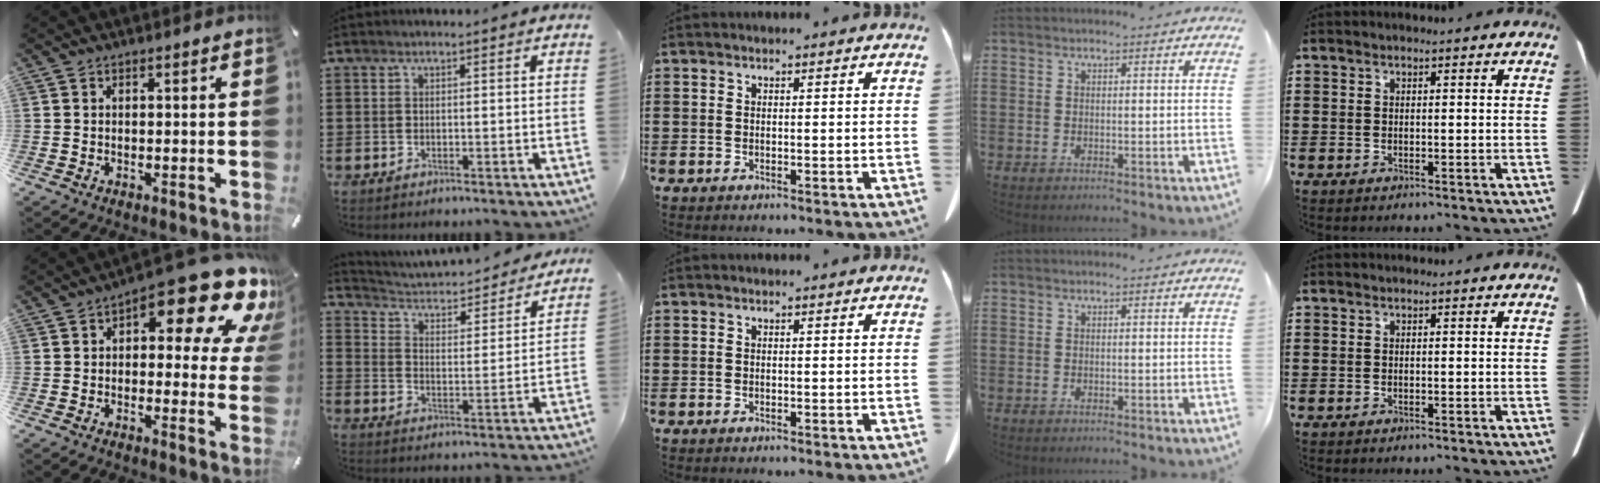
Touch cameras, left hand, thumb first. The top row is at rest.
{"thumb": {"total": 17.2, "force": [9.7, 6.7, 12.4], "torque": [-0.158, -0.077, 0.155]}, "index": {"total": 3.0, "force": [2.8, 0.6, 0.8], "torque": [-0.034, -0.028, 0.039]}}